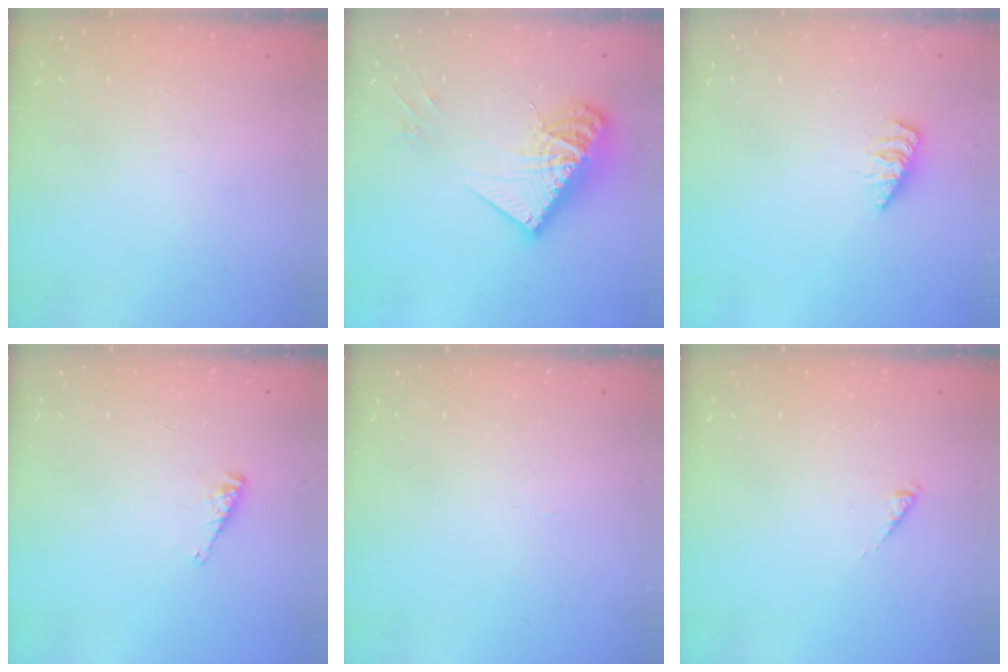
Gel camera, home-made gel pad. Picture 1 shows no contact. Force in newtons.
{"total": 16.5, "press": 16.4, "slide": 1.6}
{"total": 2.3, "press": 2.2, "slide": 0.4}
{"total": 2.6, "press": 2.6, "slide": 0.3}
{"total": 0.0}
{"total": 0.0}